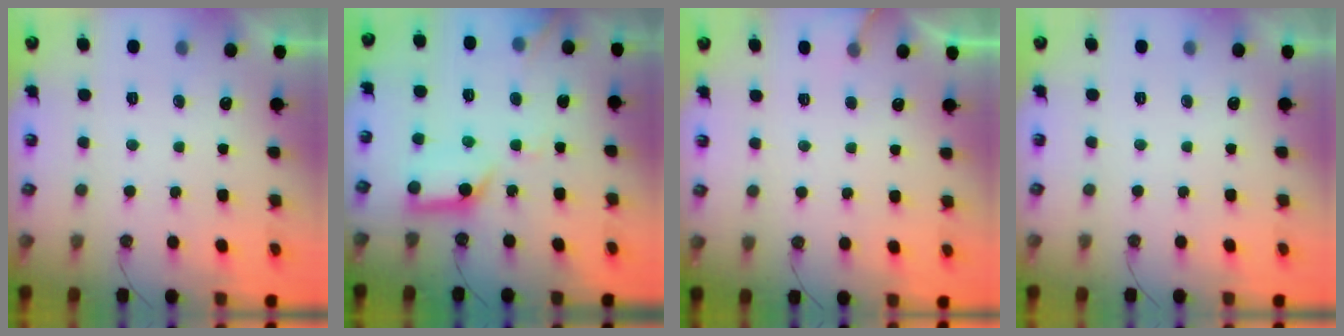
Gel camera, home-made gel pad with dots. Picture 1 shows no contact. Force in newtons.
{"total": 13.3, "press": 13.2, "slide": 1.5}
{"total": 4.0, "press": 4.0, "slide": 0.3}
{"total": 0.0}